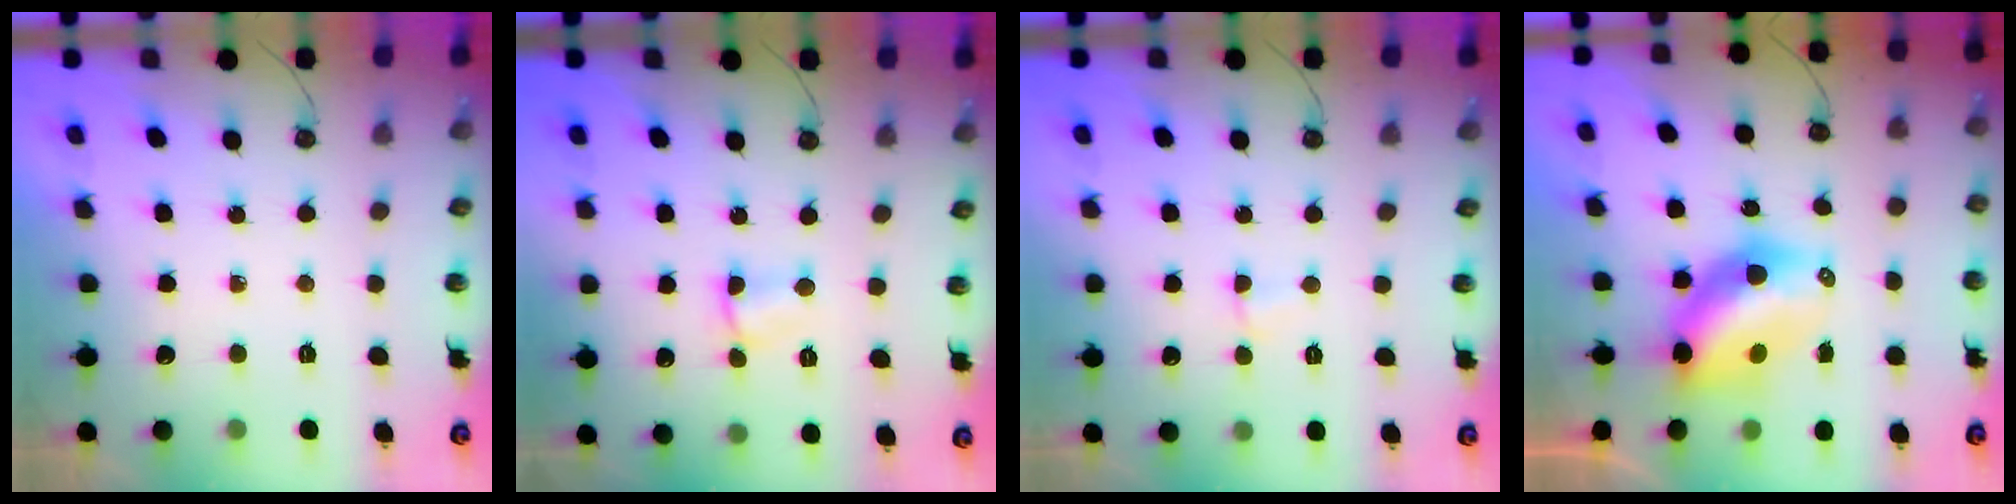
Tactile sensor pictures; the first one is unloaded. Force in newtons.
{"total": 1.5, "press": 1.4, "slide": 0.5}
{"total": 2.1, "press": 2.0, "slide": 0.6}
{"total": 9.4, "press": 9.3, "slide": 0.9}